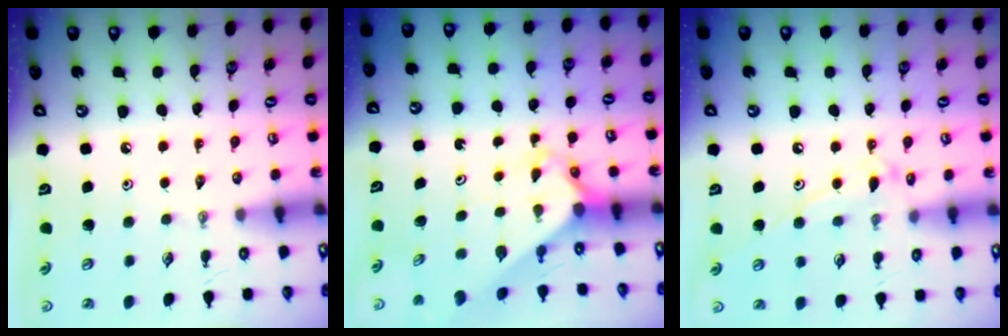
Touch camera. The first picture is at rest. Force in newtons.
{"total": 2.6, "press": 2.6, "slide": 0.1}
{"total": 10.3, "press": 10.3, "slide": 0.6}